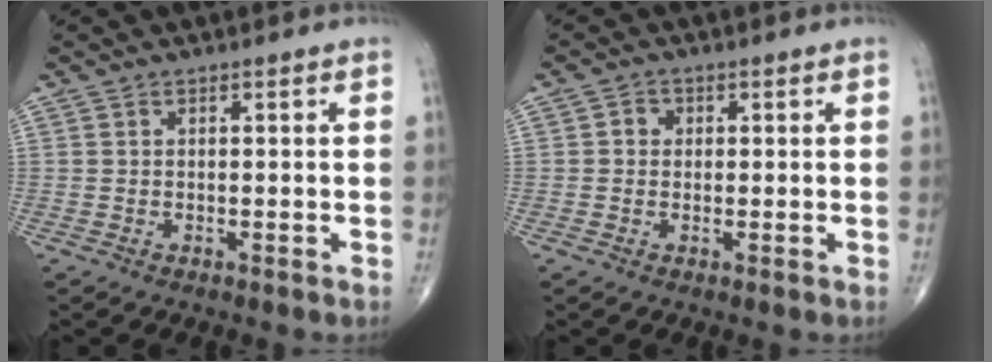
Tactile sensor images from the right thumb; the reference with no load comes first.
{"total": 1.9, "force": [0.2, 1.7, 0.7], "torque": [0.001, 0.004, -0.003]}